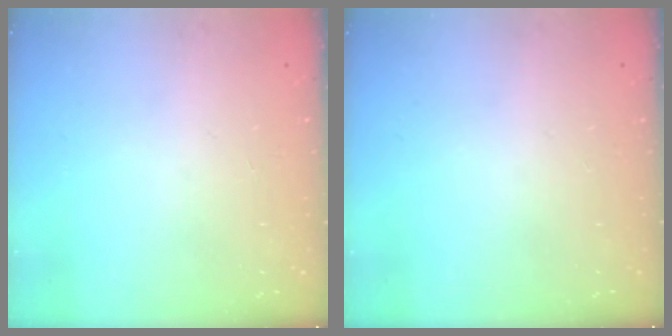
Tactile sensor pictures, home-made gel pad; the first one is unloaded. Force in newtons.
{"total": 0.0}